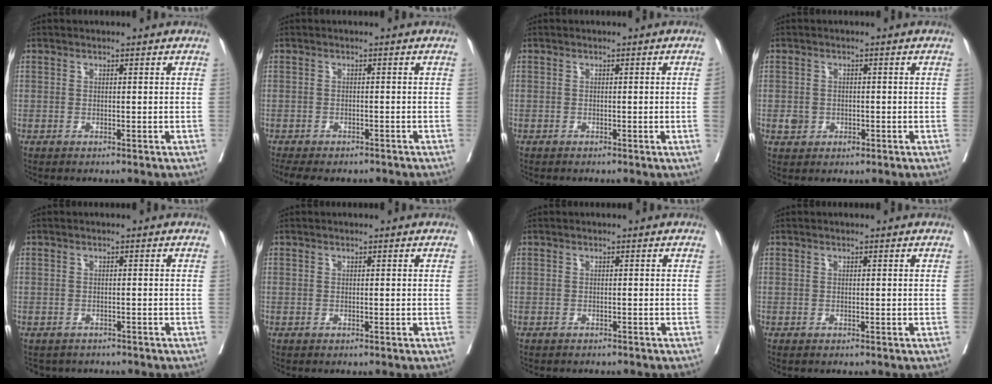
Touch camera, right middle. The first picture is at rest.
{"total": 7.6, "force": [-6.5, 2.7, 2.9], "torque": [-0.045, -0.004, -0.088]}
{"total": 1.0, "force": [-0.2, -0.4, 0.9], "torque": [-0.013, -0.002, -0.002]}
{"total": 2.3, "force": [-0.7, 2.0, 1.0], "torque": [-0.014, 0.004, -0.002]}
{"total": 3.4, "force": [-3.1, 1.4, 0.1], "torque": [-0.005, -0.002, -0.041]}
{"total": 0.0}
{"total": 2.8, "force": [-2.5, 0.7, 0.8], "torque": [-0.020, -0.006, -0.031]}
{"total": 0.0}